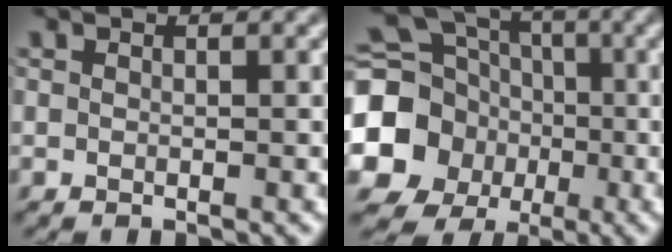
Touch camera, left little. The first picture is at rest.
{"total": 14.8, "force": [-2.4, 13.7, 5.0], "torque": [-0.144, -0.012, -0.071]}